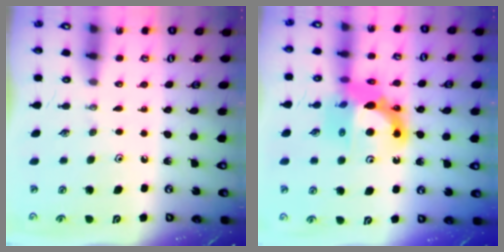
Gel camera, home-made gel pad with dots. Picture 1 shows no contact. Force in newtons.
{"total": 15.4, "press": 15.4, "slide": 1.2}